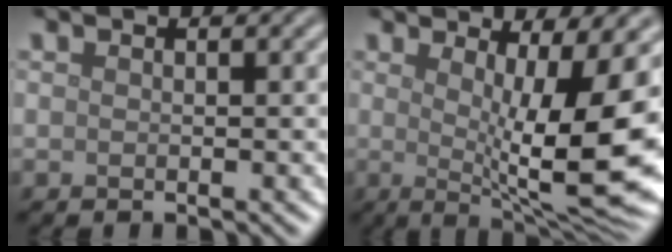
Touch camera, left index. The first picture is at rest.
{"total": 12.1, "force": [0.1, 2.8, 11.7], "torque": [-0.163, -0.012, 0.005]}